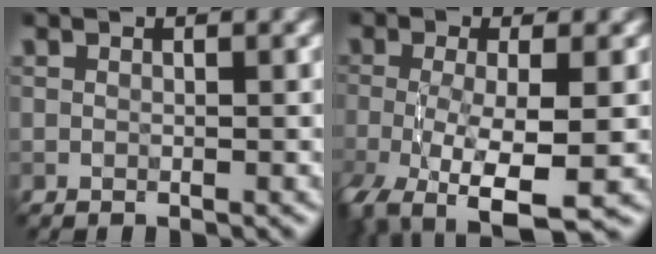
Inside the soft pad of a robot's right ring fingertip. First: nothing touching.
{"total": 7.5, "force": [-2.7, 2.1, 6.7], "torque": [-0.123, -0.013, -0.040]}